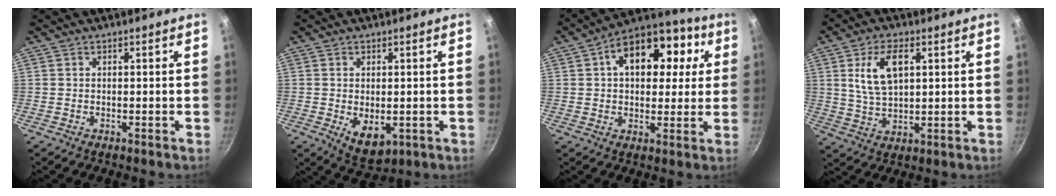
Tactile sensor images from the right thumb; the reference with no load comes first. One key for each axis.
{"total": 6.5, "fx": -1.3, "fy": 3.7, "fz": 5.1, "tx": -0.072, "ty": -0.012, "tz": -0.006}
{"total": 17.2, "fx": 4.7, "fy": 10.4, "fz": 12.8, "tx": -0.136, "ty": 0.024, "tz": 0.060}
{"total": 9.3, "fx": 2.9, "fy": 4.8, "fz": 7.4, "tx": -0.136, "ty": -0.005, "tz": 0.061}